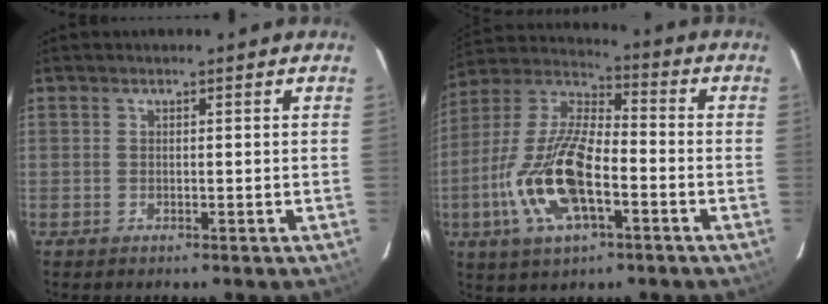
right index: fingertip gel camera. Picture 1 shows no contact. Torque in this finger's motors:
{"motor_torque": [2.14, 0.00, 1.05, 0.21]}